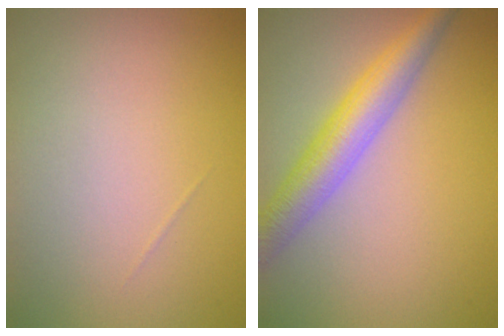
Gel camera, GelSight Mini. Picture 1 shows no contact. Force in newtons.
{"total": 4.9, "press": 4.9, "slide": 0.1}